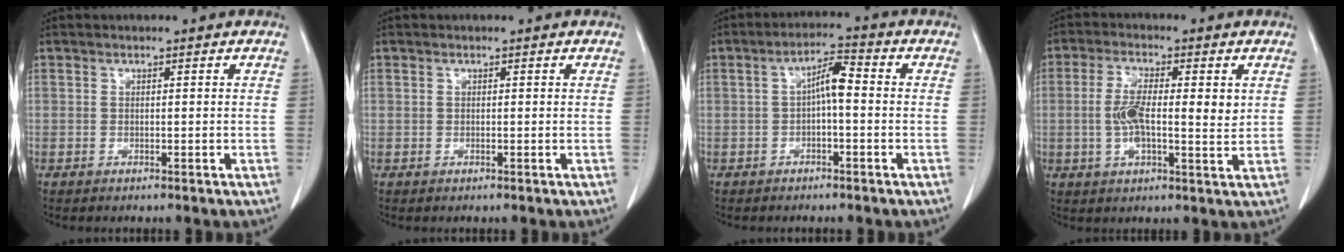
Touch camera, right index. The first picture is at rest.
{"total": 0.0}
{"total": 4.6, "force": [-0.2, 1.1, 4.4], "torque": [-0.075, 0.019, -0.004]}
{"total": 8.5, "force": [0.9, 2.5, 8.1], "torque": [-0.150, 0.007, 0.013]}